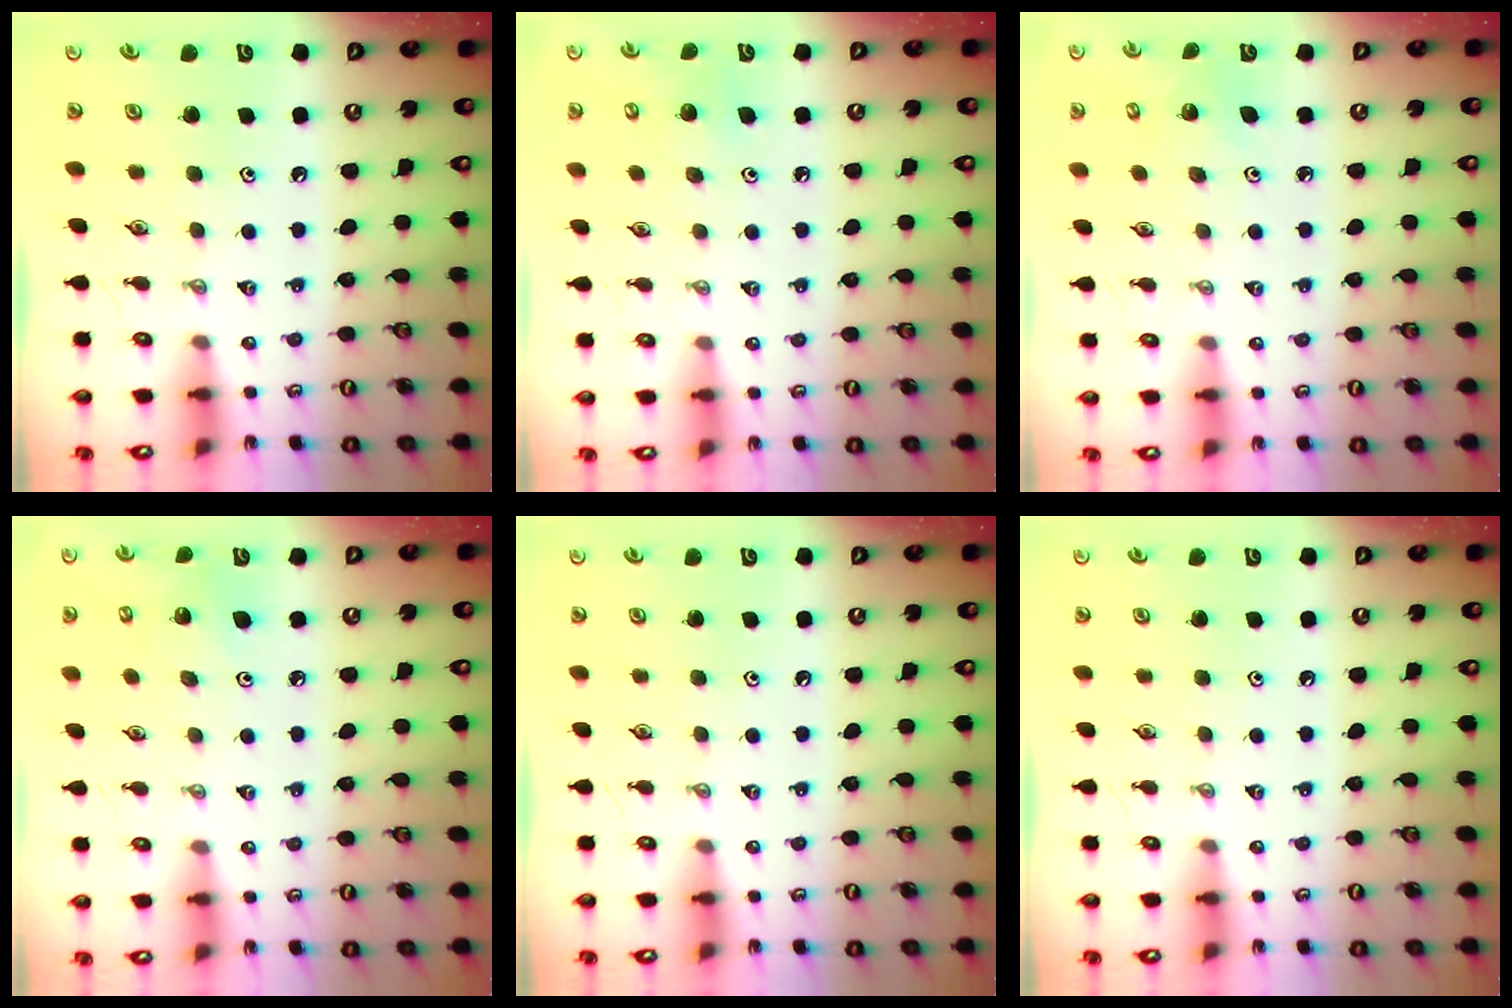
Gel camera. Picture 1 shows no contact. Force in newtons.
{"total": 6.5, "press": 6.5, "slide": 0.6}
{"total": 2.4, "press": 2.4, "slide": 0.1}
{"total": 5.8, "press": 5.4, "slide": 2.2}
{"total": 0.0}
{"total": 0.0}